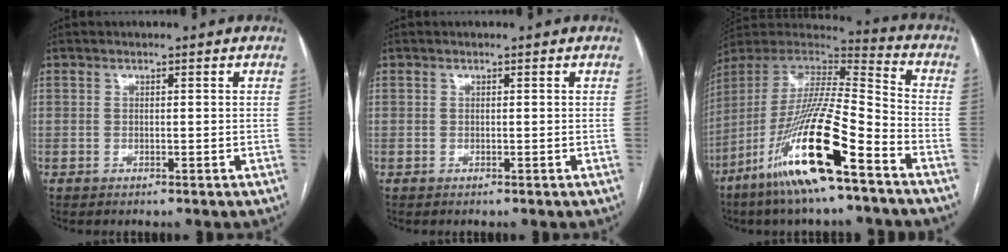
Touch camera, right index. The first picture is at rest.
{"total": 0.0}
{"total": 21.5, "force": [-11.9, 1.9, 17.8], "torque": [-0.373, -0.044, -0.229]}